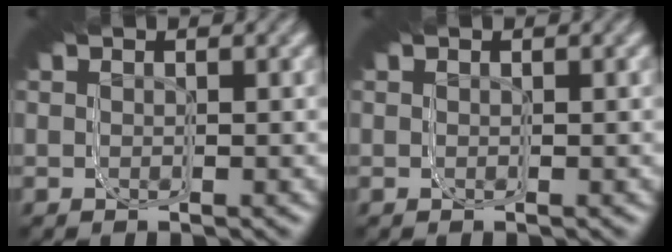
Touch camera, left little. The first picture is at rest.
{"total": 0.0}